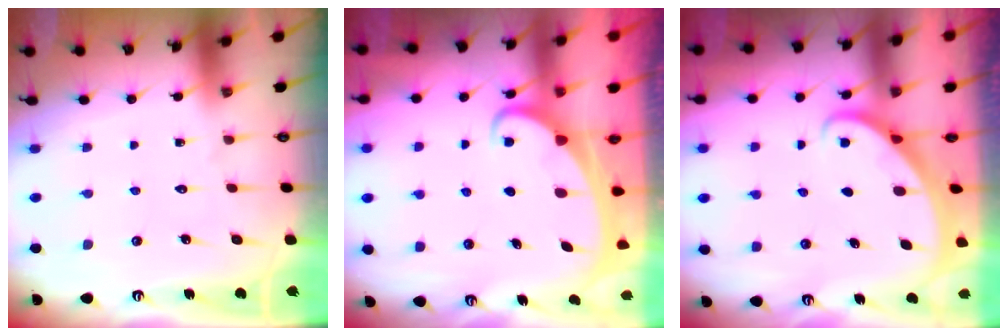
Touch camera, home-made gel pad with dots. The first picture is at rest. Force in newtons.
{"total": 2.2, "press": 2.2, "slide": 0.3}
{"total": 2.0, "press": 2.0, "slide": 0.0}